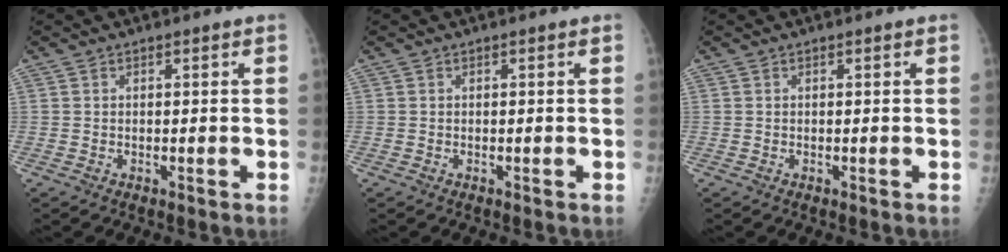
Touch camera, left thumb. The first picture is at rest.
{"total": 0.0}
{"total": 0.0}